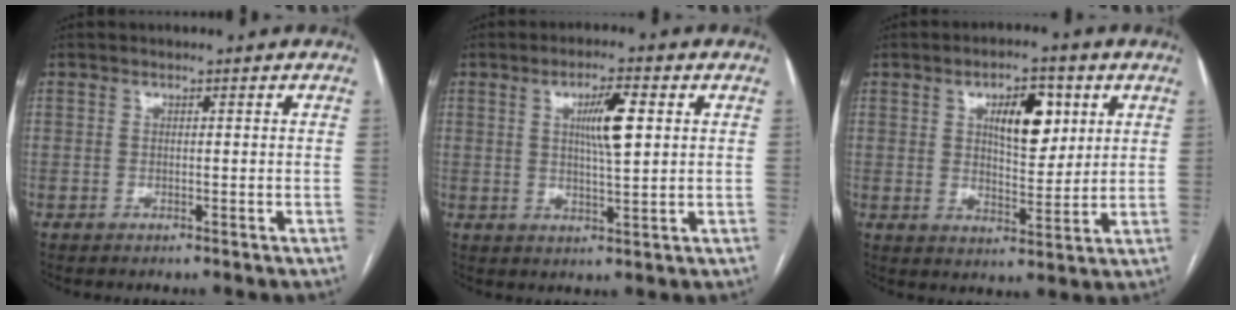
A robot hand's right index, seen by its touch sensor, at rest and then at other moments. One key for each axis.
{"total": 6.4, "fx": 1.7, "fy": 0.8, "fz": 6.1, "tx": -0.108, "ty": 0.004, "tz": 0.031}
{"total": 8.8, "fx": 3.3, "fy": 3.6, "fz": 7.3, "tx": -0.113, "ty": 0.008, "tz": 0.056}